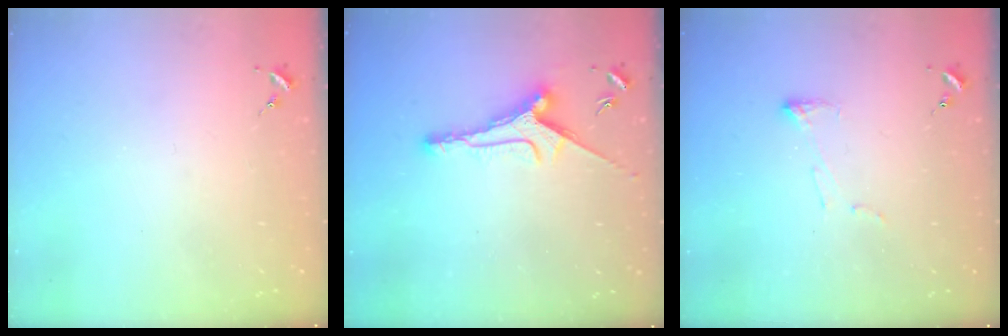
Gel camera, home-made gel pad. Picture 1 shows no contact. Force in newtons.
{"total": 8.4, "press": 8.4, "slide": 0.3}
{"total": 4.1, "press": 4.0, "slide": 0.7}